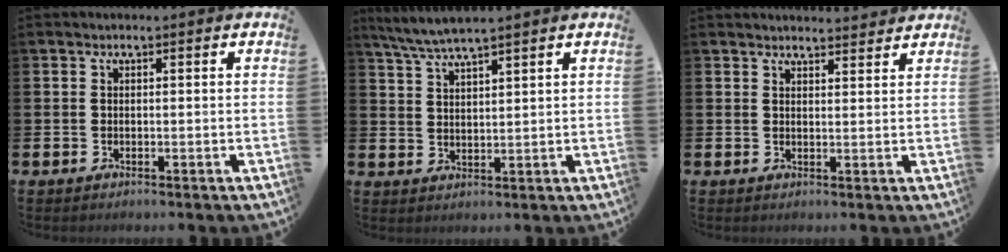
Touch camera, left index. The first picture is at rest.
{"total": 4.5, "force": [4.2, -0.3, 1.7], "torque": [-0.048, -0.014, 0.076]}
{"total": 2.7, "force": [2.7, 0.2, -0.1], "torque": [0.006, -0.019, 0.046]}